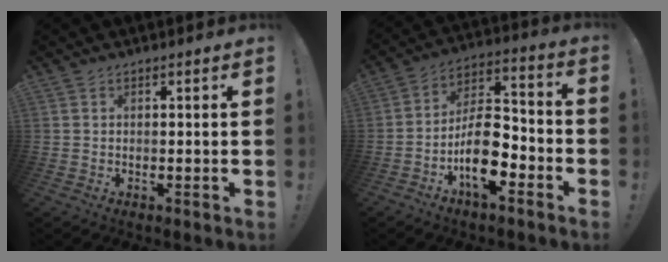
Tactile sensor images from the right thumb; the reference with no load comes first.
{"total": 15.3, "force": [-6.7, 7.8, 11.3], "torque": [-0.203, 0.038, -0.112]}